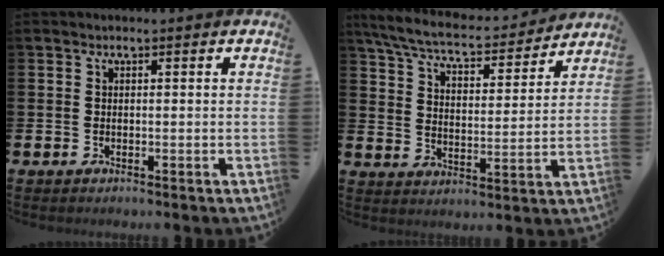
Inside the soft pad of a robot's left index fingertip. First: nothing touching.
{"total": 7.4, "force": [6.8, 1.3, 2.5], "torque": [-0.081, -0.045, 0.115]}